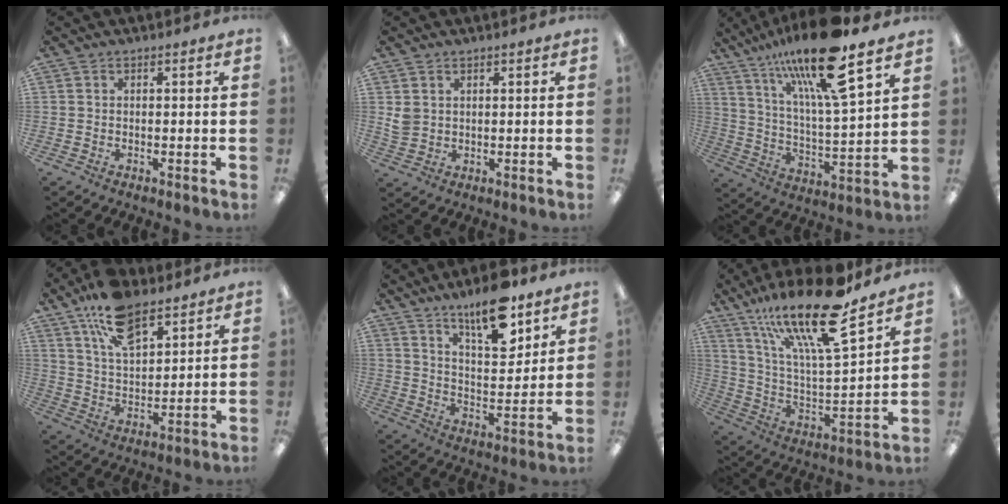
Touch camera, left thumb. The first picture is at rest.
{"total": 3.0, "force": [1.5, 2.4, 1.1], "torque": [-0.017, -0.002, 0.027]}
{"total": 20.1, "force": [14.4, 3.6, 13.5], "torque": [-0.243, -0.080, 0.234]}
{"total": 13.9, "force": [9.3, 6.6, 7.9], "torque": [-0.132, -0.039, 0.168]}
{"total": 14.0, "force": [10.6, 4.4, 8.0], "torque": [-0.126, -0.059, 0.180]}
{"total": 23.4, "force": [16.7, 5.6, 15.5], "torque": [-0.273, -0.102, 0.278]}